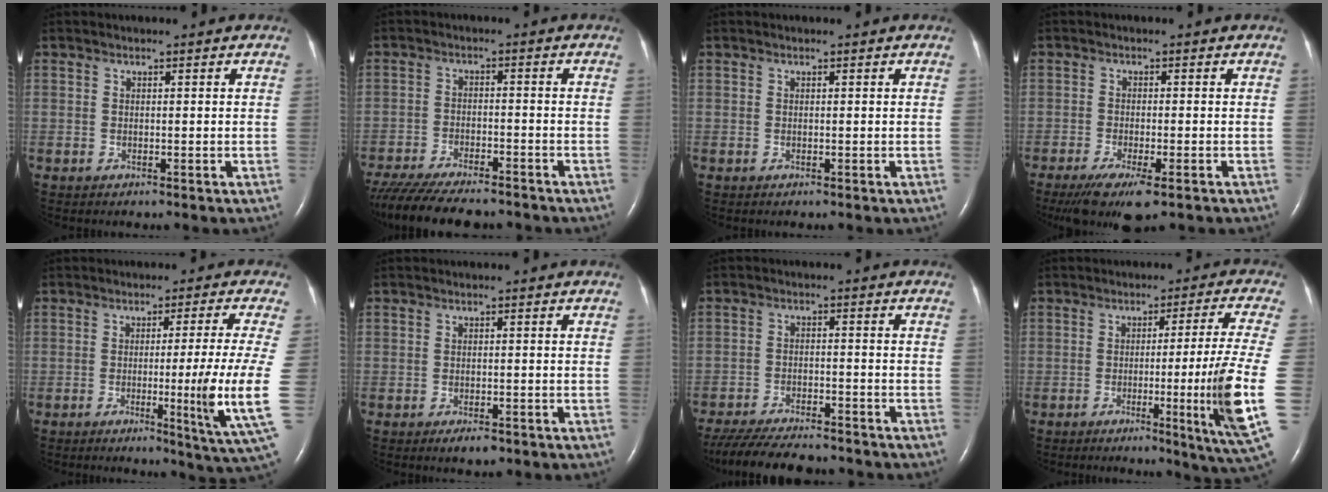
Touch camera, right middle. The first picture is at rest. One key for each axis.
{"total": 15.7, "fx": -13.6, "fy": 3.3, "fz": 7.2, "tx": -0.152, "ty": -0.024, "tz": -0.206}
{"total": 0.0}
{"total": 7.5, "fx": -4.9, "fy": 1.3, "fz": 5.5, "tx": -0.095, "ty": -0.021, "tz": -0.077}
{"total": 10.5, "fx": -1.6, "fy": -2.5, "fz": 10.1, "tx": -0.147, "ty": -0.032, "tz": -0.022}
{"total": 2.1, "fx": -1.4, "fy": 0.8, "fz": 1.5, "tx": -0.026, "ty": -0.002, "tz": -0.017}
{"total": 14.0, "fx": -12.4, "fy": 2.7, "fz": 6.0, "tx": -0.117, "ty": -0.020, "tz": -0.186}
{"total": 13.2, "fx": -2.8, "fy": -2.9, "fz": 12.6, "tx": -0.177, "ty": -0.028, "tz": -0.041}